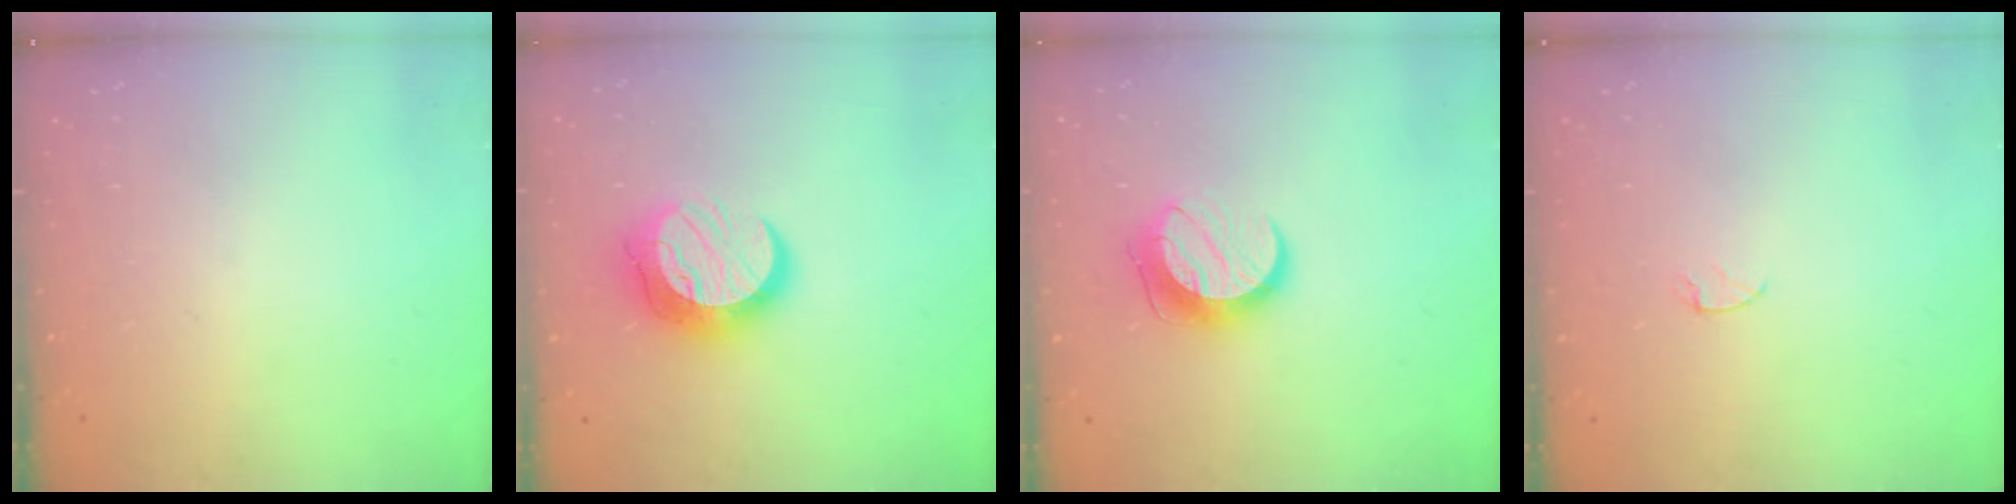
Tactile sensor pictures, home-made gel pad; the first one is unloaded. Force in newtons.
{"total": 12.8, "press": 12.8, "slide": 1.1}
{"total": 10.1, "press": 10.1, "slide": 0.5}
{"total": 2.9, "press": 2.9, "slide": 0.3}